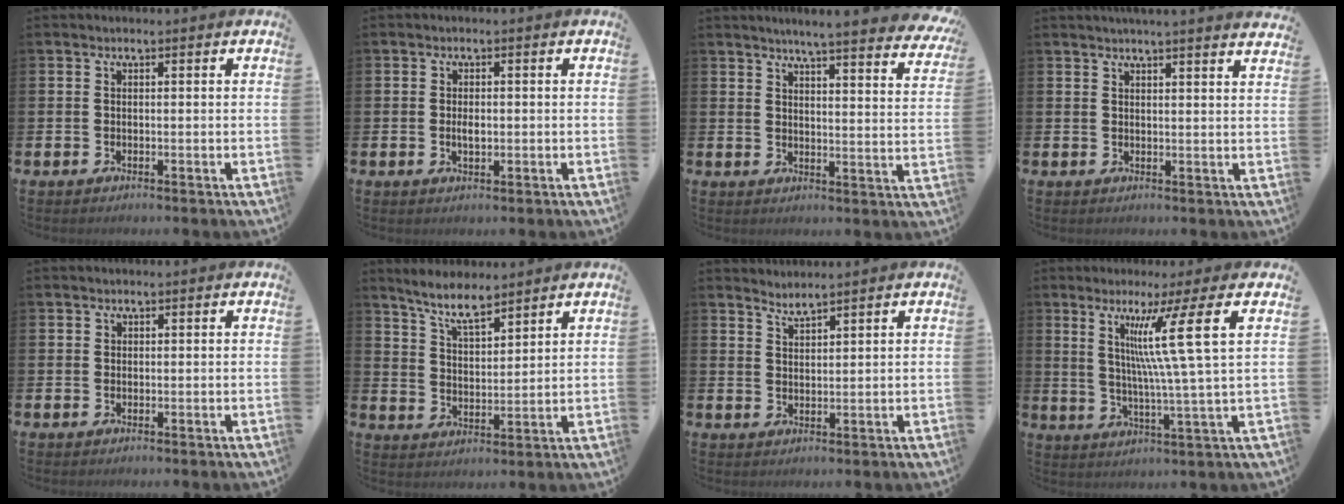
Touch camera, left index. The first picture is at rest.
{"total": 1.6, "force": [-0.2, 0.9, 1.4], "torque": [-0.026, 0.004, -0.004]}
{"total": 5.4, "force": [5.1, -0.4, 1.8], "torque": [-0.044, -0.041, 0.083]}
{"total": 2.9, "force": [2.8, -0.7, 0.2], "torque": [-0.004, -0.019, 0.051]}
{"total": 0.6, "force": [0.4, 0.4, 0.0], "torque": [0.009, 0.001, 0.004]}
{"total": 6.9, "force": [6.1, 1.5, 2.9], "torque": [-0.072, -0.020, 0.111]}
{"total": 2.2, "force": [2.1, -0.4, -0.1], "torque": [0.001, -0.011, 0.039]}
{"total": 10.6, "force": [4.3, -1.0, 9.7], "torque": [-0.184, -0.008, 0.060]}